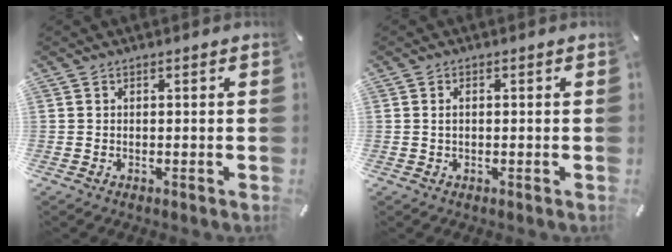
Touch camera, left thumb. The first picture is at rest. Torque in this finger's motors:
{"motor_torque": [-0.23, -0.39, 0.11, 0.15, -0.06]}